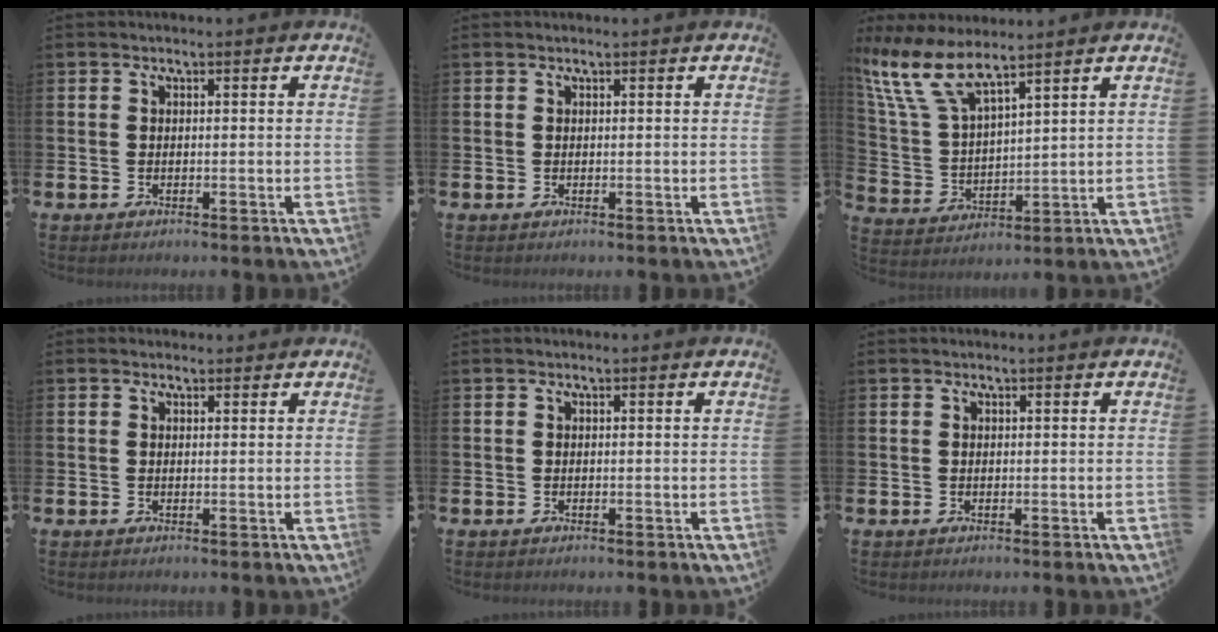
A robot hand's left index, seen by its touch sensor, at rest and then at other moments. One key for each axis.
{"total": 0.0}
{"total": 8.7, "fx": 7.2, "fy": 2.2, "fz": 4.5, "tx": -0.122, "ty": -0.022, "tz": 0.132}
{"total": 0.9, "fx": 0.7, "fy": 0.4, "fz": 0.2, "tx": 0.004, "ty": 0.003, "tz": 0.011}
{"total": 0.0}
{"total": 0.0}